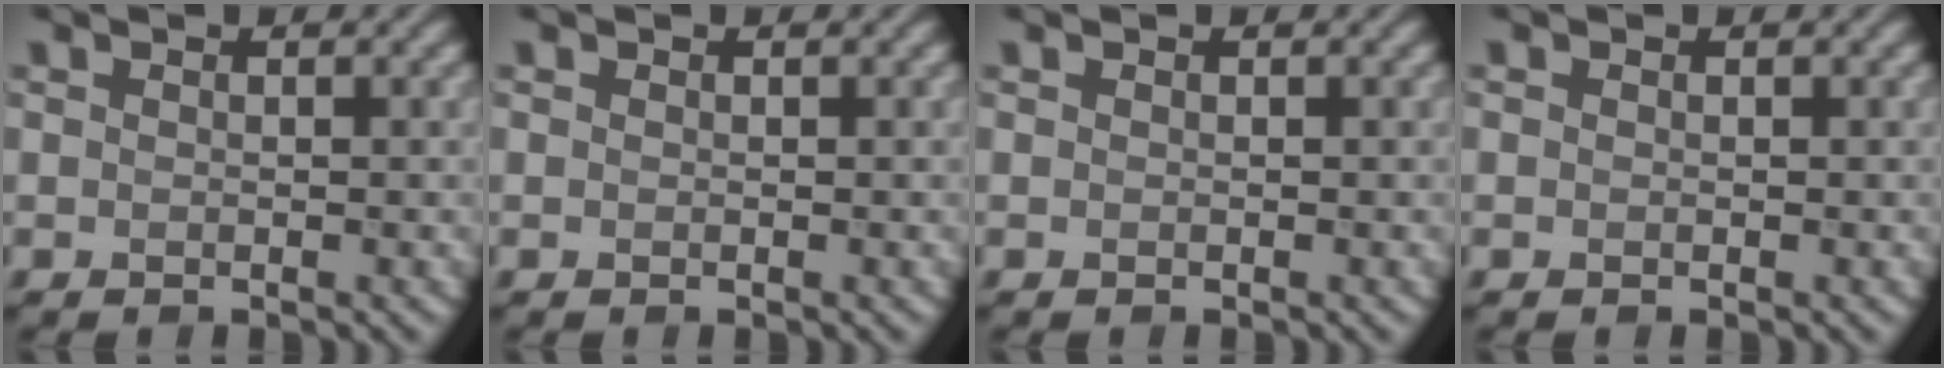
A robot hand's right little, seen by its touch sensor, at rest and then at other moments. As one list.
[{"total": 0.0}, {"total": 0.0}, {"total": 0.0}]